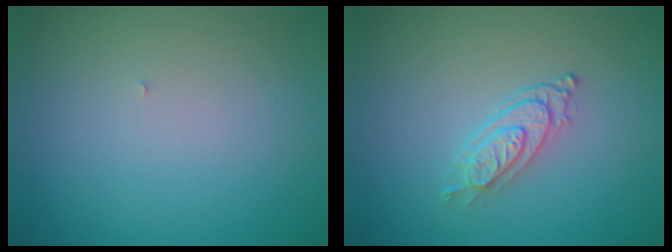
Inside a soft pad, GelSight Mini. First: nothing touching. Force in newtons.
{"total": 2.5, "press": 2.0, "slide": 1.5}